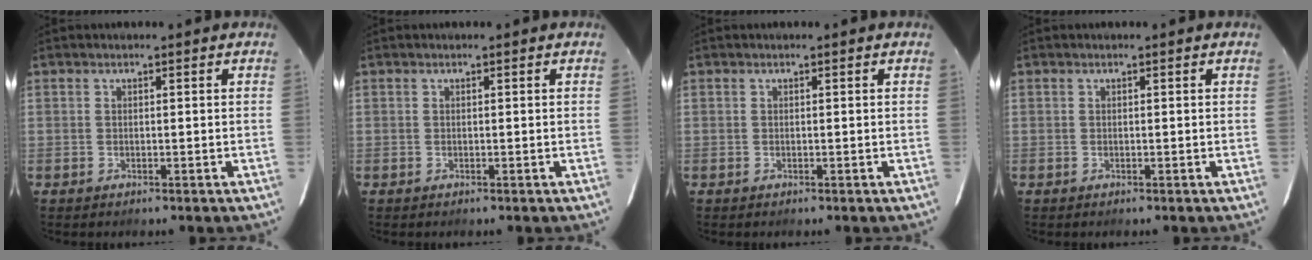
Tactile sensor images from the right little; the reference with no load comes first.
{"total": 0.0}
{"total": 0.0}
{"total": 0.0}